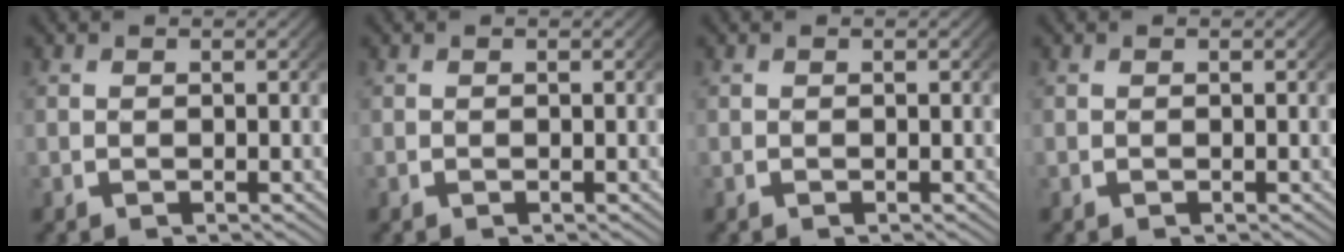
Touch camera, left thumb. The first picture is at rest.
{"total": 0.0}
{"total": 0.0}
{"total": 0.0}